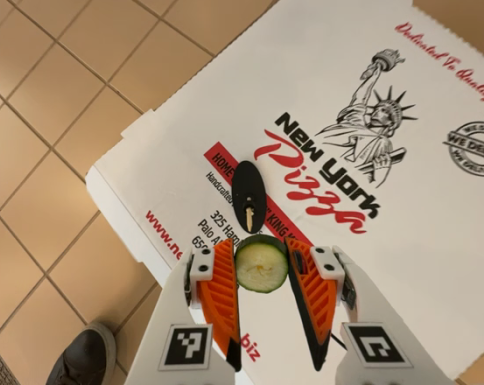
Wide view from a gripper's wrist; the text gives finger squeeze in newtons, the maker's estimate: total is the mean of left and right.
{"total": 7.1, "left": 7.2, "right": 7.0}